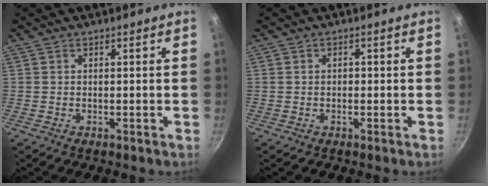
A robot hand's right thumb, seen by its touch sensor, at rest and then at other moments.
{"total": 0.8, "force": [-0.1, 0.7, 0.5], "torque": [-0.005, 0.004, -0.001]}